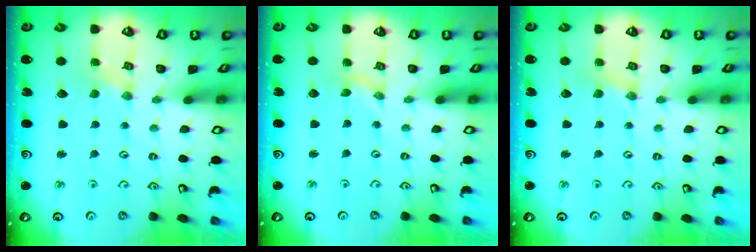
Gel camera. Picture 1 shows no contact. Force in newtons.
{"total": 0.0}
{"total": 2.0, "press": 2.0, "slide": 0.4}